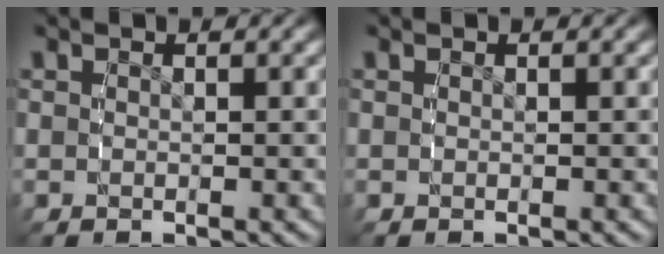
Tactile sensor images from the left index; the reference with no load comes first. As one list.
[{"total": 0.0}]